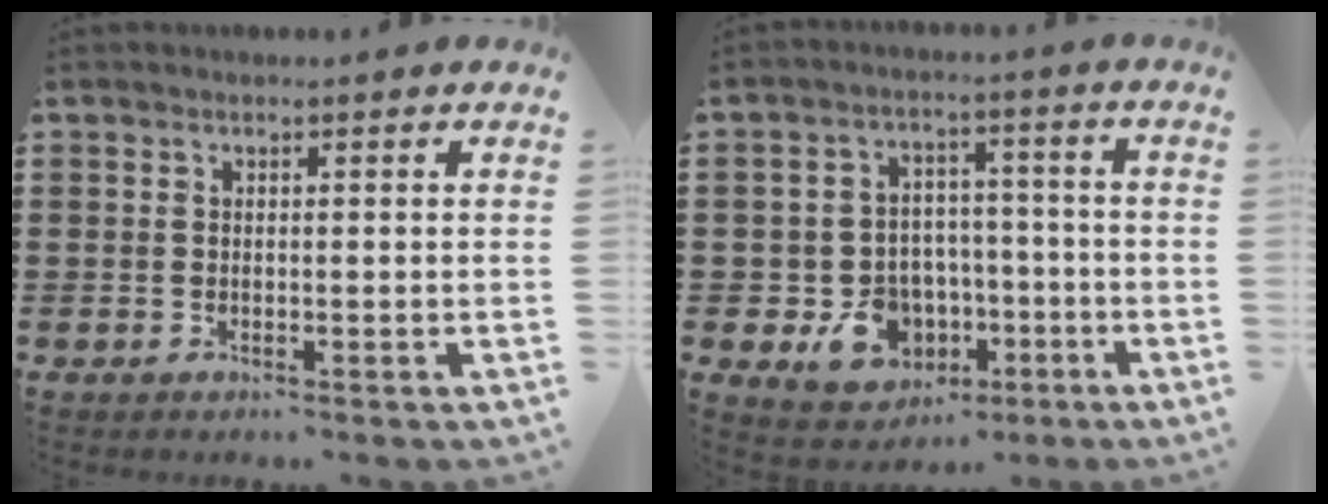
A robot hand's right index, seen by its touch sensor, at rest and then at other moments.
{"total": 8.7, "force": [-2.8, 7.3, 3.8], "torque": [-0.077, 0.015, -0.040]}